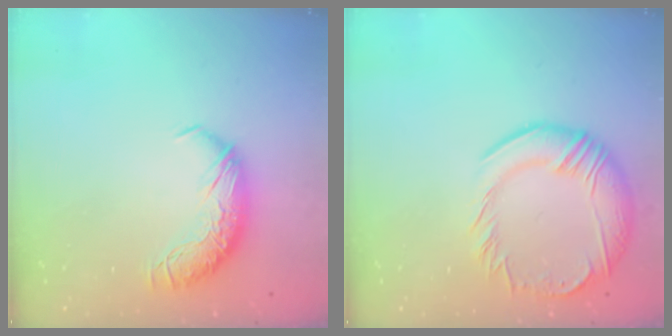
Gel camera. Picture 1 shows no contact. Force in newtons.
{"total": 6.5, "press": 5.3, "slide": 3.7}